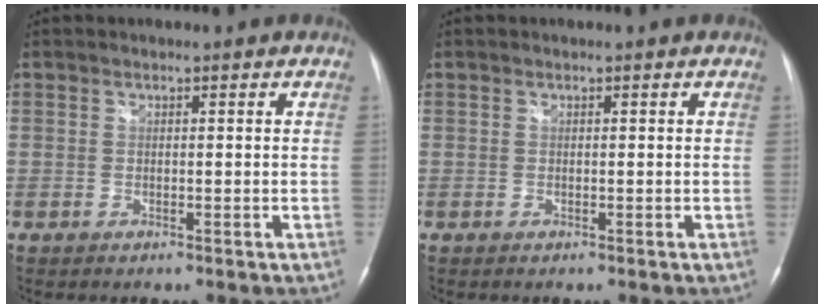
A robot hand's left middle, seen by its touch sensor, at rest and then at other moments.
{"total": 0.0}